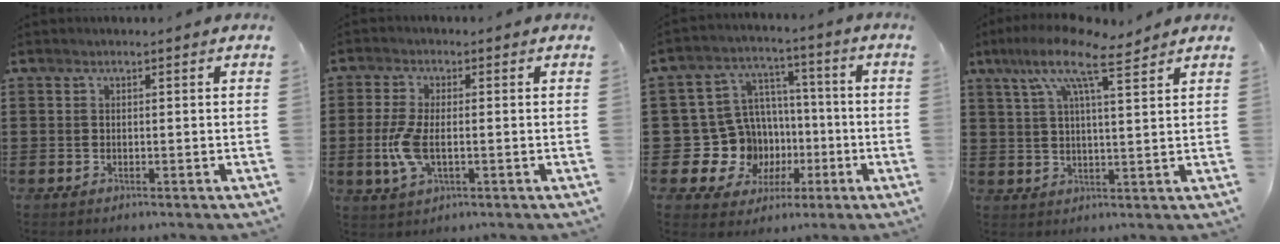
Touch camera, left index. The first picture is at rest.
{"total": 5.8, "force": [-0.9, 2.4, 5.2], "torque": [-0.131, -0.011, -0.024]}
{"total": 12.6, "force": [-2.3, 11.6, 4.3], "torque": [-0.136, 0.000, -0.021]}
{"total": 10.2, "force": [7.0, 2.3, 7.1], "torque": [-0.152, -0.012, 0.124]}